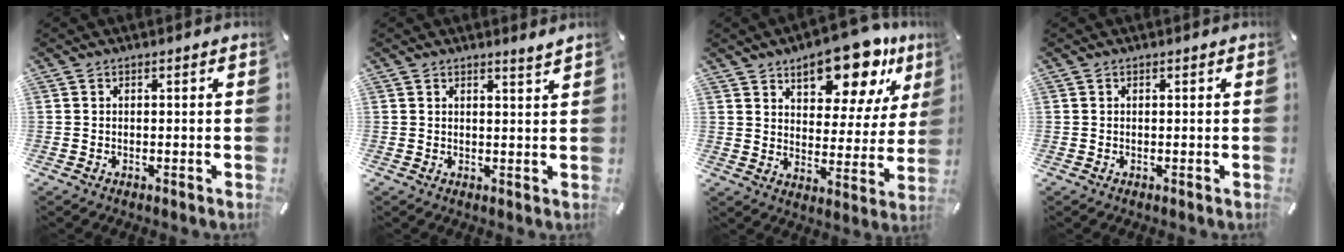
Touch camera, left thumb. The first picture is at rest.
{"total": 2.0, "force": [1.9, -0.3, 0.5], "torque": [-0.012, -0.013, 0.034]}
{"total": 16.7, "force": [12.1, 7.3, 8.9], "torque": [-0.117, -0.078, 0.203]}
{"total": 0.0}